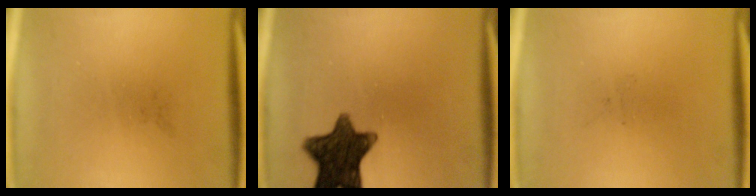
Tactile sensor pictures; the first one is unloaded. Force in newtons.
{"total": 11.9}
{"total": 0.0}